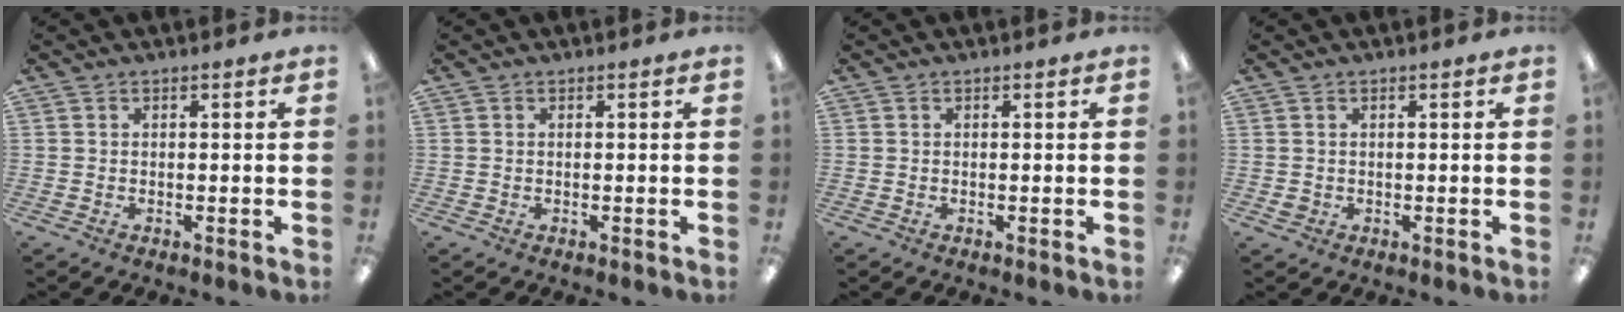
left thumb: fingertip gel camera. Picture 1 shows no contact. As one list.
[{"total": 0.0}, {"total": 0.0}, {"total": 1.2, "force": [0.1, 1.1, 0.4], "torque": [0.000, 0.001, -0.001]}]